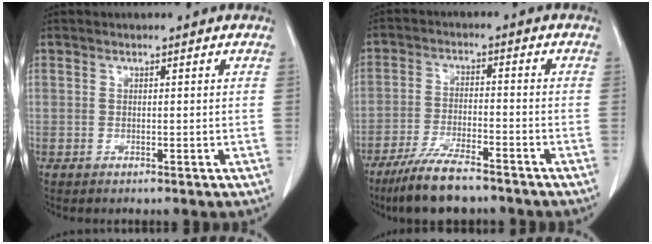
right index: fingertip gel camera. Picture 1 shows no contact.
{"total": 9.8, "force": [-7.8, 1.8, 5.7], "torque": [-0.105, -0.022, -0.135]}